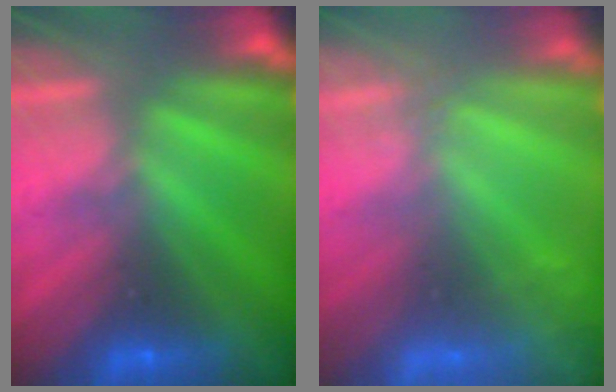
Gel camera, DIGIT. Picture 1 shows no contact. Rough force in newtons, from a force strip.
{"total": 2.4}